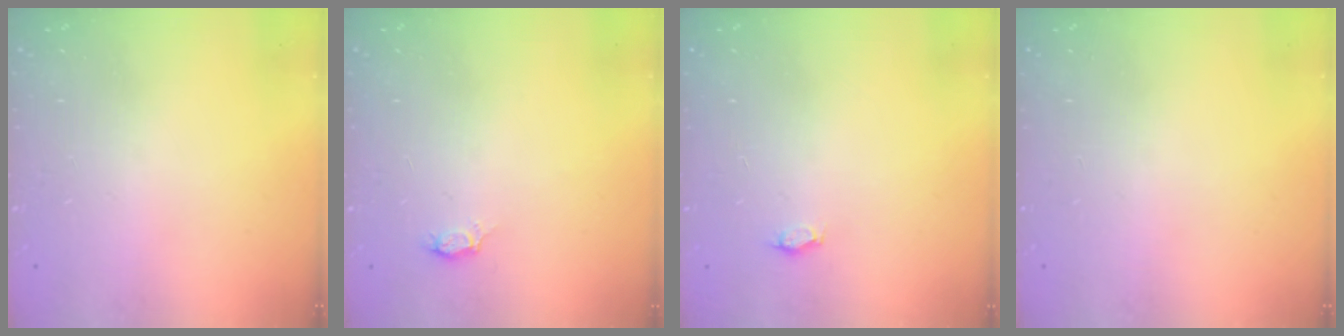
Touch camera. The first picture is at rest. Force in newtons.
{"total": 2.8, "press": 2.8, "slide": 0.3}
{"total": 2.7, "press": 2.5, "slide": 1.1}
{"total": 0.0}